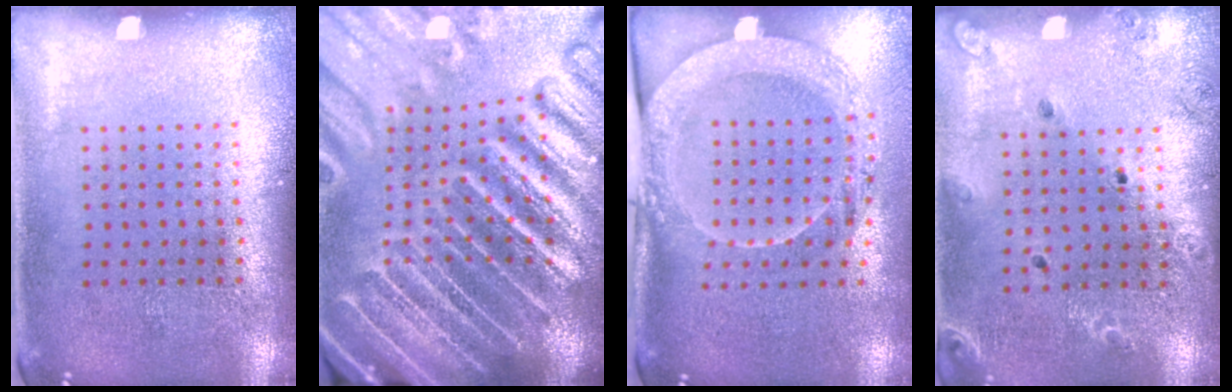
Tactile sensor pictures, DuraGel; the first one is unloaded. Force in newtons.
{"total": 5.7, "press": 5.0, "slide": 2.8}
{"total": 2.0, "press": 2.0, "slide": 0.2}
{"total": 1.4, "press": 1.4, "slide": 0.1}